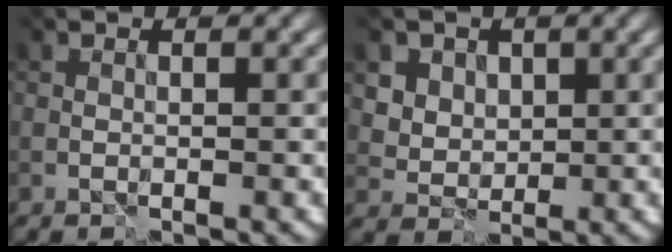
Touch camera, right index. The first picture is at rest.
{"total": 4.6, "force": [2.6, 3.6, 1.1], "torque": [-0.035, -0.002, 0.047]}